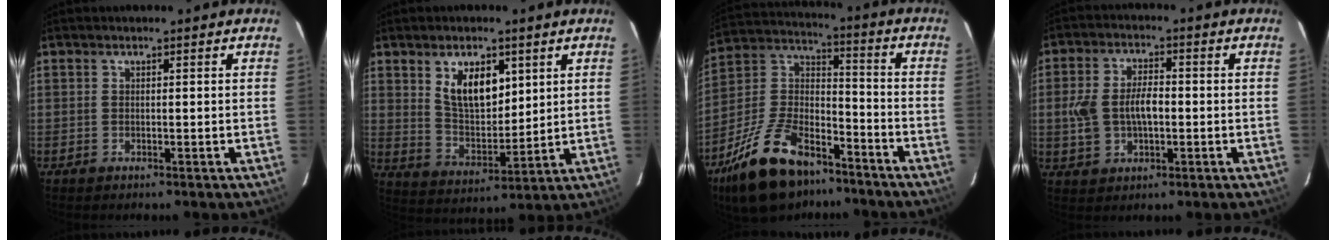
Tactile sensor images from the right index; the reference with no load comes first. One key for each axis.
{"total": 10.1, "fx": 4.5, "fy": 5.4, "fz": 7.3, "tx": -0.125, "ty": 0.002, "tz": 0.095}
{"total": 21.7, "fx": -14.1, "fy": 10.8, "fz": 12.4, "tx": -0.256, "ty": 0.015, "tz": -0.239}
{"total": 8.7, "fx": -0.8, "fy": 5.3, "fz": 6.9, "tx": -0.144, "ty": 0.010, "tz": -0.010}